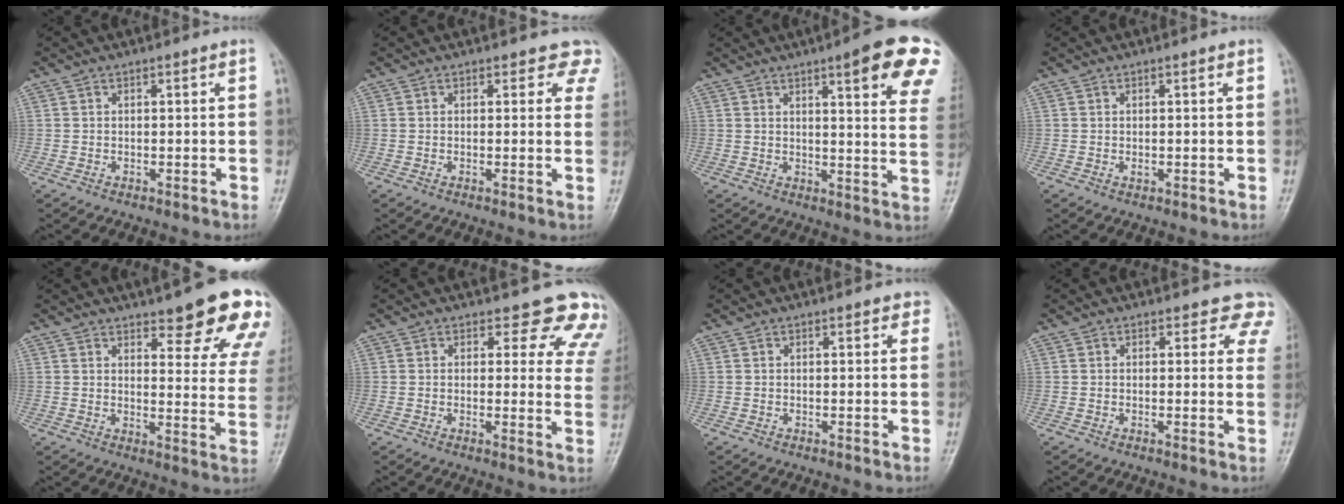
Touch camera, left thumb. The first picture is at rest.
{"total": 4.3, "force": [3.3, 2.5, 1.0], "torque": [0.028, -0.011, 0.011]}
{"total": 16.5, "force": [9.0, 3.1, 13.4], "torque": [-0.144, -0.033, 0.102]}
{"total": 0.6, "force": [0.1, 0.4, 0.5], "torque": [-0.008, -0.001, 0.002]}
{"total": 16.4, "force": [11.3, 4.5, 11.0], "torque": [-0.095, -0.061, 0.130]}
{"total": 10.9, "force": [9.4, 4.8, 2.6], "torque": [0.025, -0.057, 0.069]}
{"total": 1.2, "force": [0.7, 0.8, 0.6], "torque": [0.009, -0.001, 0.002]}
{"total": 5.2, "force": [4.2, 2.9, 1.0], "torque": [0.031, -0.015, 0.020]}